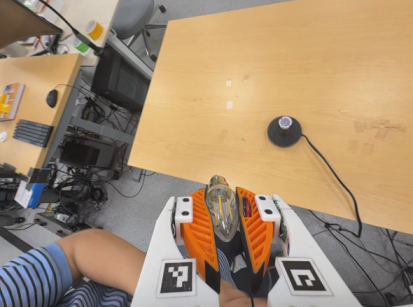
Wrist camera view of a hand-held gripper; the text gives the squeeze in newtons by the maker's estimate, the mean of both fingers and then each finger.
{"total": 20.7, "left": 24.1, "right": 17.2}